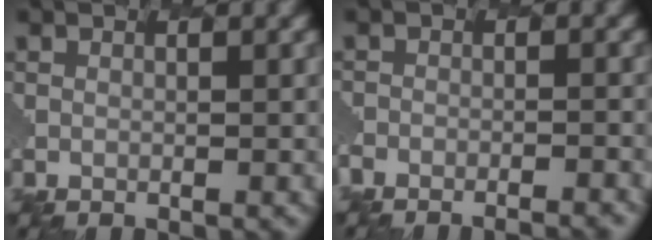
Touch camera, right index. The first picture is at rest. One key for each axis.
{"total": 6.2, "fx": -5.9, "fy": 1.4, "fz": 1.3, "tx": -0.001, "ty": 0.007, "tz": -0.066}